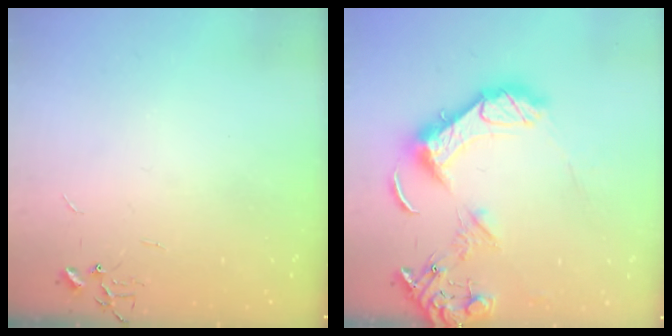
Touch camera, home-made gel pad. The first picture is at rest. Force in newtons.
{"total": 16.8, "press": 16.6, "slide": 2.3}